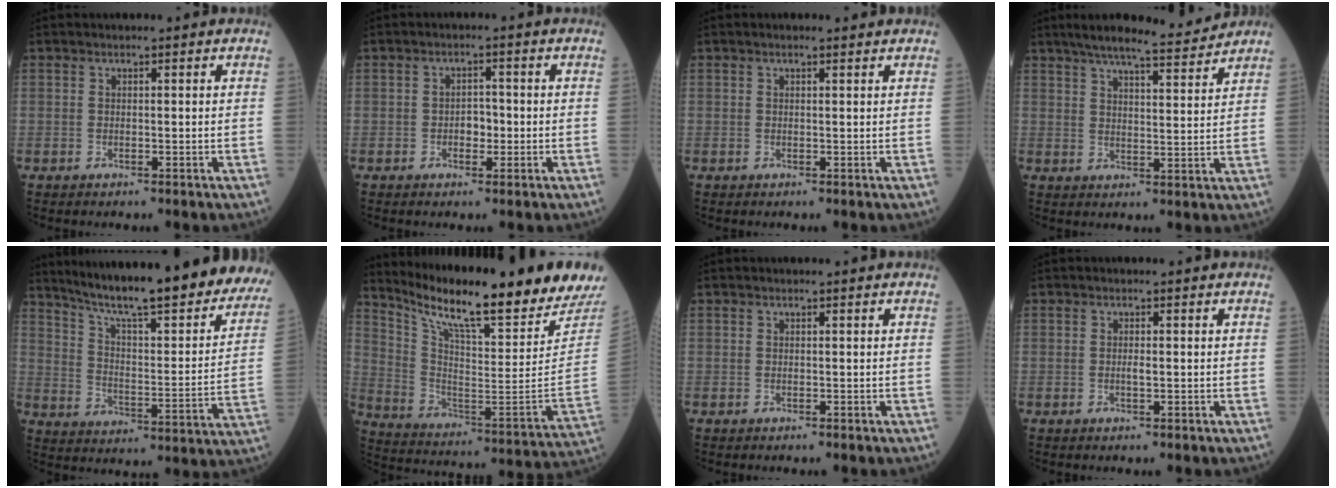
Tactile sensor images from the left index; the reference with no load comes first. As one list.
[{"total": 2.4, "force": [-0.6, 1.5, 1.8], "torque": [-0.024, 0.006, -0.010]}, {"total": 1.0, "force": [0.9, 0.1, 0.4], "torque": [-0.011, 0.005, 0.013]}, {"total": 10.8, "force": [9.8, 0.3, 4.6], "torque": [-0.073, 0.004, 0.138]}, {"total": 30.6, "force": [26.1, 4.1, 15.4], "torque": [-0.233, -0.068, 0.342]}, {"total": 24.9, "force": [21.7, 1.0, 12.2], "torque": [-0.214, -0.084, 0.318]}, {"total": 0.0}, {"total": 0.9, "force": [-0.1, 0.2, 0.9], "torque": [-0.019, -0.001, -0.001]}]